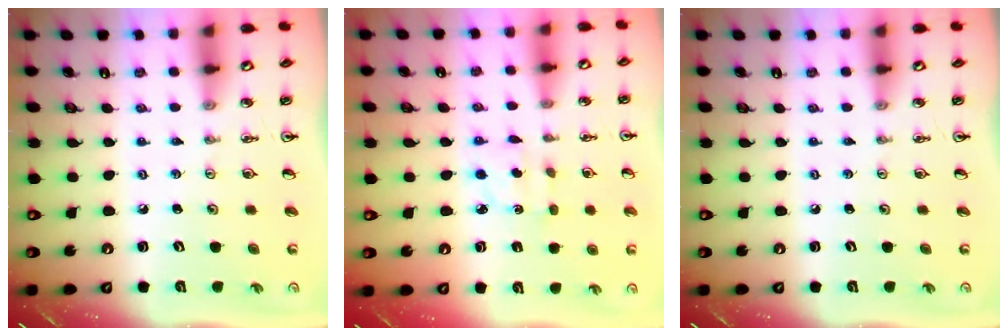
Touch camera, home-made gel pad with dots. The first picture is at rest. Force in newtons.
{"total": 2.9, "press": 2.8, "slide": 0.7}
{"total": 0.0}